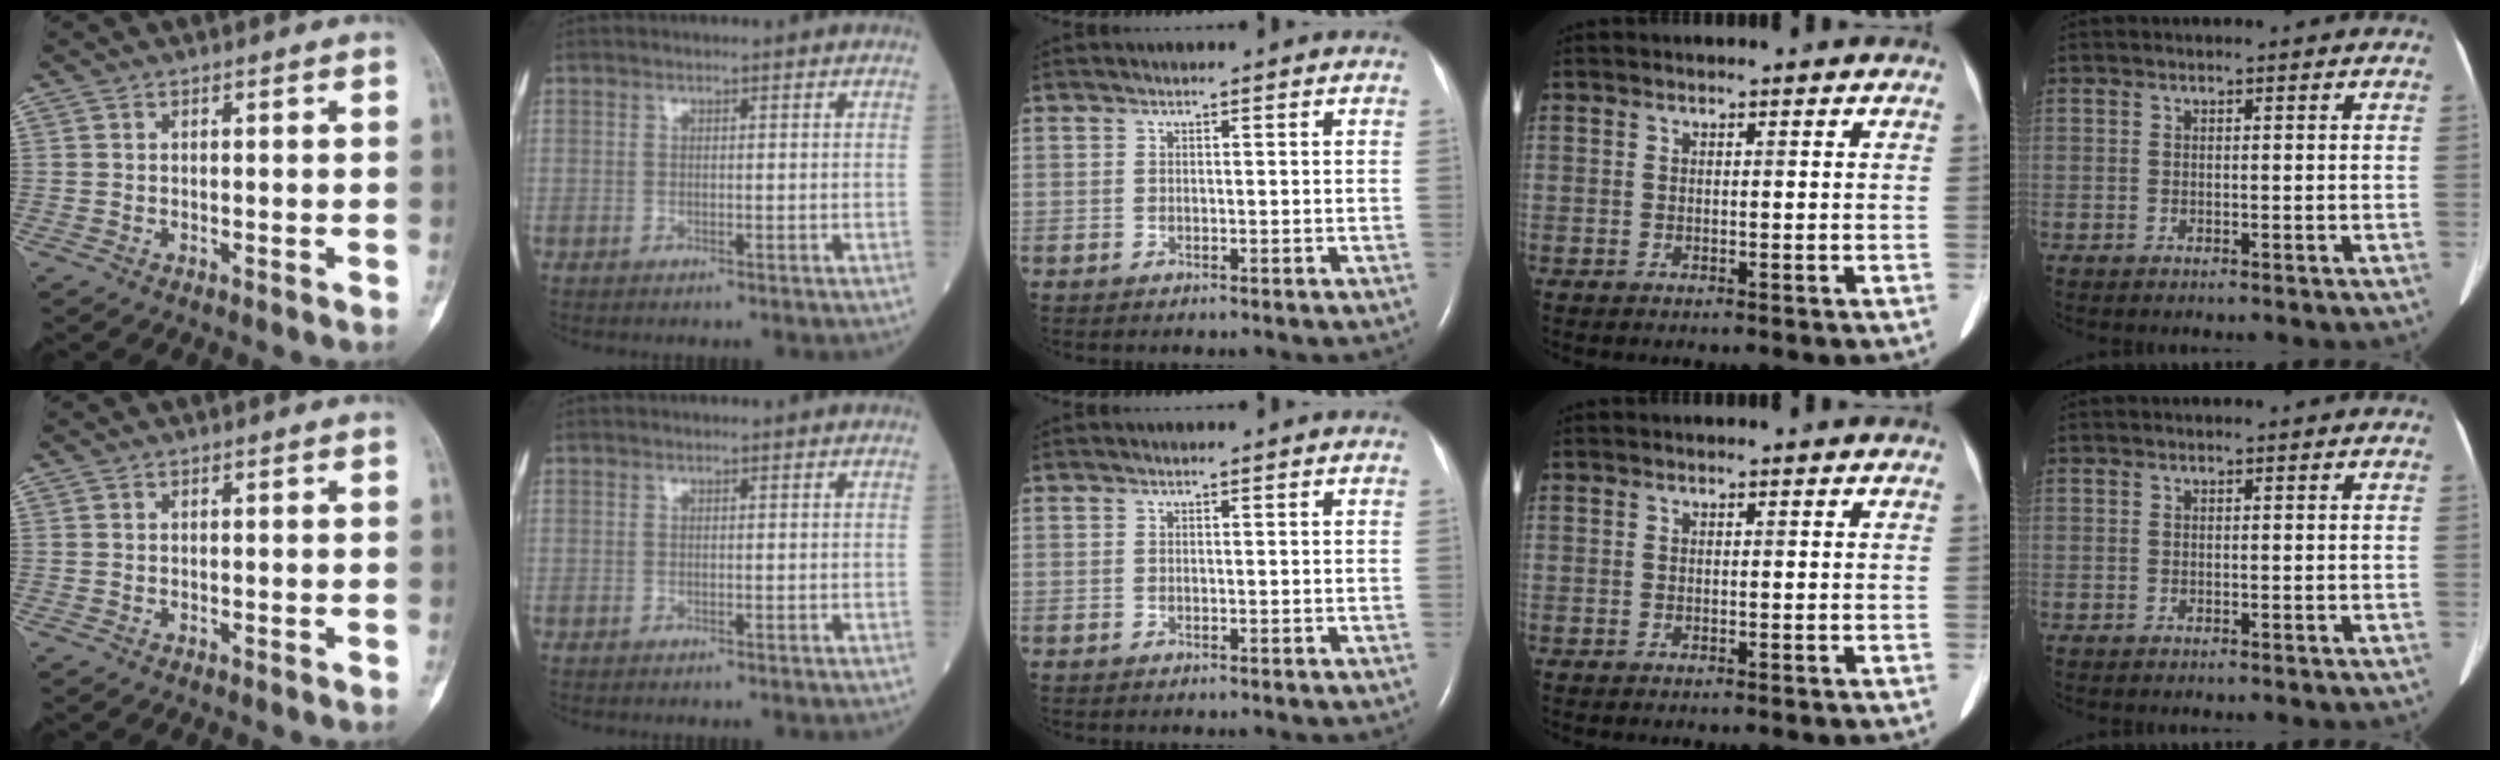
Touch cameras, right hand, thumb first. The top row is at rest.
{}